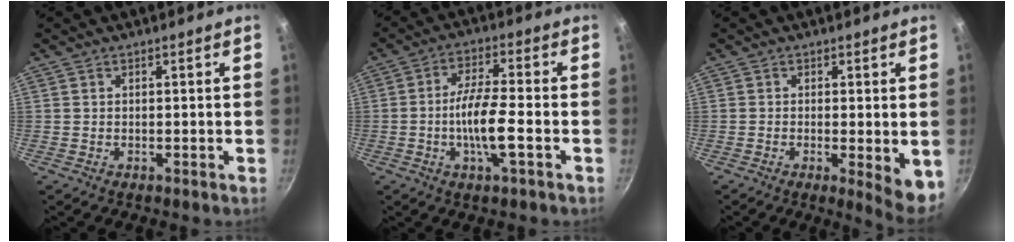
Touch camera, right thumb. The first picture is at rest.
{"total": 8.9, "force": [-2.4, 1.8, 8.4], "torque": [-0.159, 0.018, -0.050]}
{"total": 6.3, "force": [-0.9, 1.6, 6.1], "torque": [-0.077, -0.013, -0.009]}